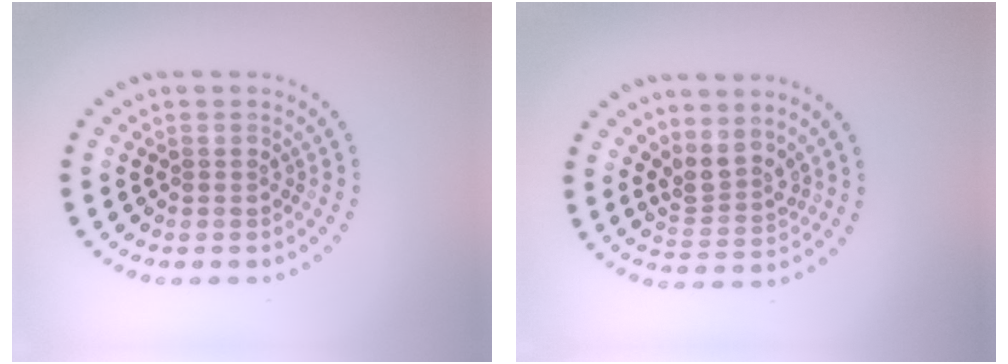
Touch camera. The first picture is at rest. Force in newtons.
{"total": 2.8, "press": 2.0, "slide": 2.0}